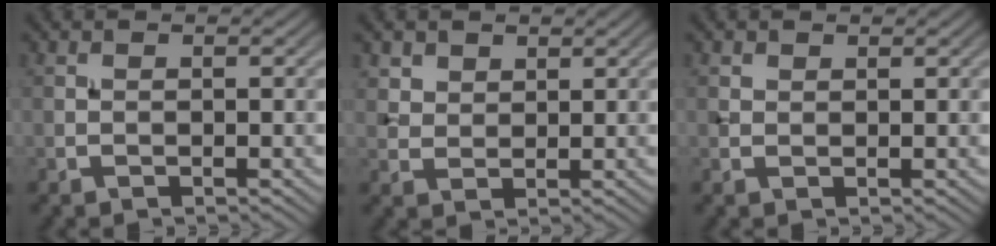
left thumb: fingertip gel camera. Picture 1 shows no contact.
{"total": 2.9, "force": [2.0, 1.9, 0.8], "torque": [-0.027, -0.007, 0.046]}
{"total": 1.0, "force": [0.7, 0.6, 0.2], "torque": [-0.005, 0.000, 0.015]}